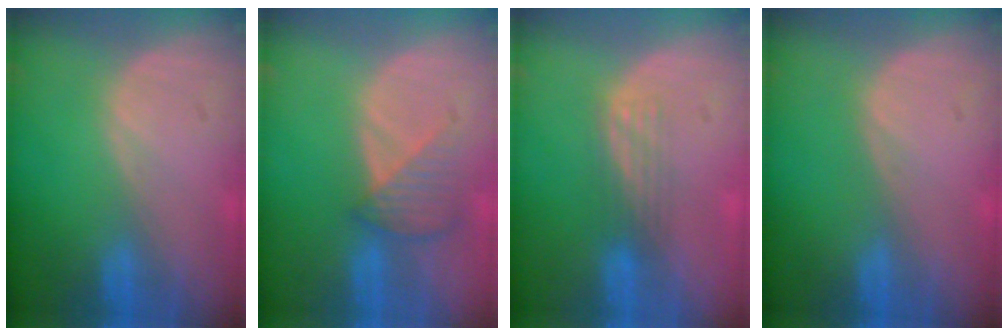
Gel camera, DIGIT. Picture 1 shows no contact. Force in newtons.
{"total": 4.2, "press": 3.9, "slide": 1.6}
{"total": 2.9, "press": 2.6, "slide": 1.3}
{"total": 0.0}